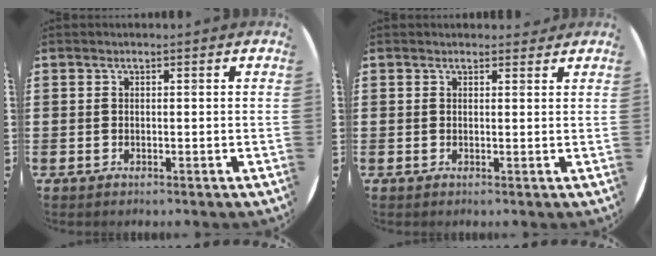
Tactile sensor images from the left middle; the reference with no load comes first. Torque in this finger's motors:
{"motor_torque": [0.23, -0.19, 0.00, 0.00]}